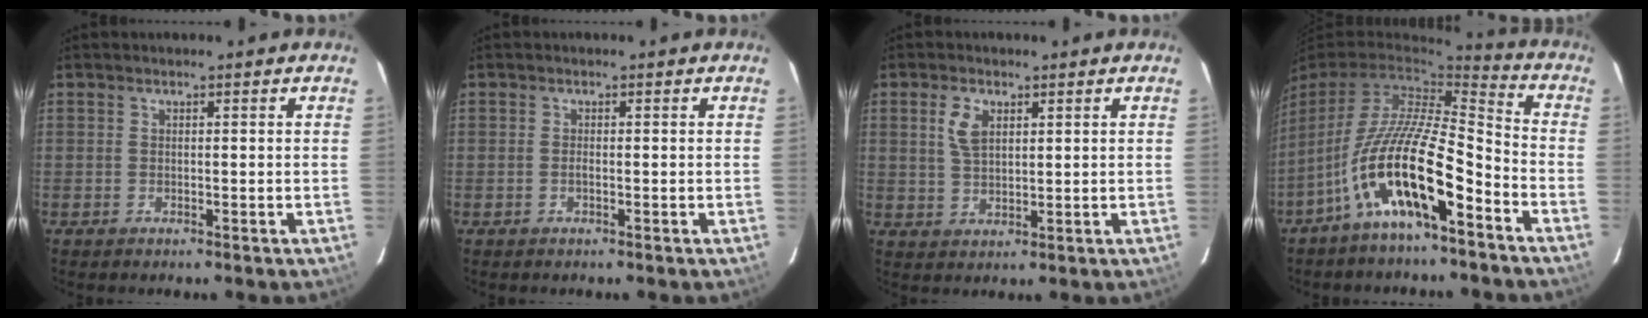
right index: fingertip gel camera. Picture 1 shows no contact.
{"total": 0.6, "force": [-0.3, 0.1, 0.5], "torque": [-0.008, 0.002, -0.007]}
{"total": 4.8, "force": [1.8, 2.7, 3.5], "torque": [-0.069, 0.007, 0.036]}
{"total": 15.6, "force": [-8.6, 3.5, 12.6], "torque": [-0.233, -0.008, -0.160]}